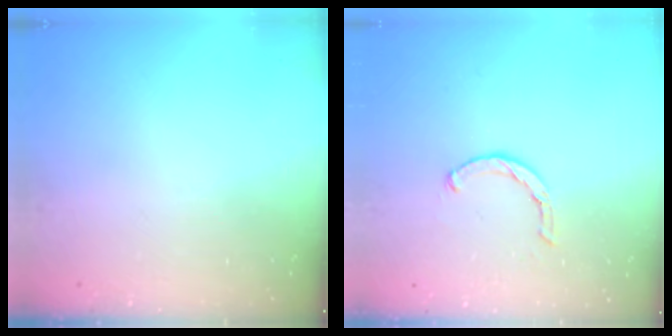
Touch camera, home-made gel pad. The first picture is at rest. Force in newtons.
{"total": 1.4, "press": 1.3, "slide": 0.3}